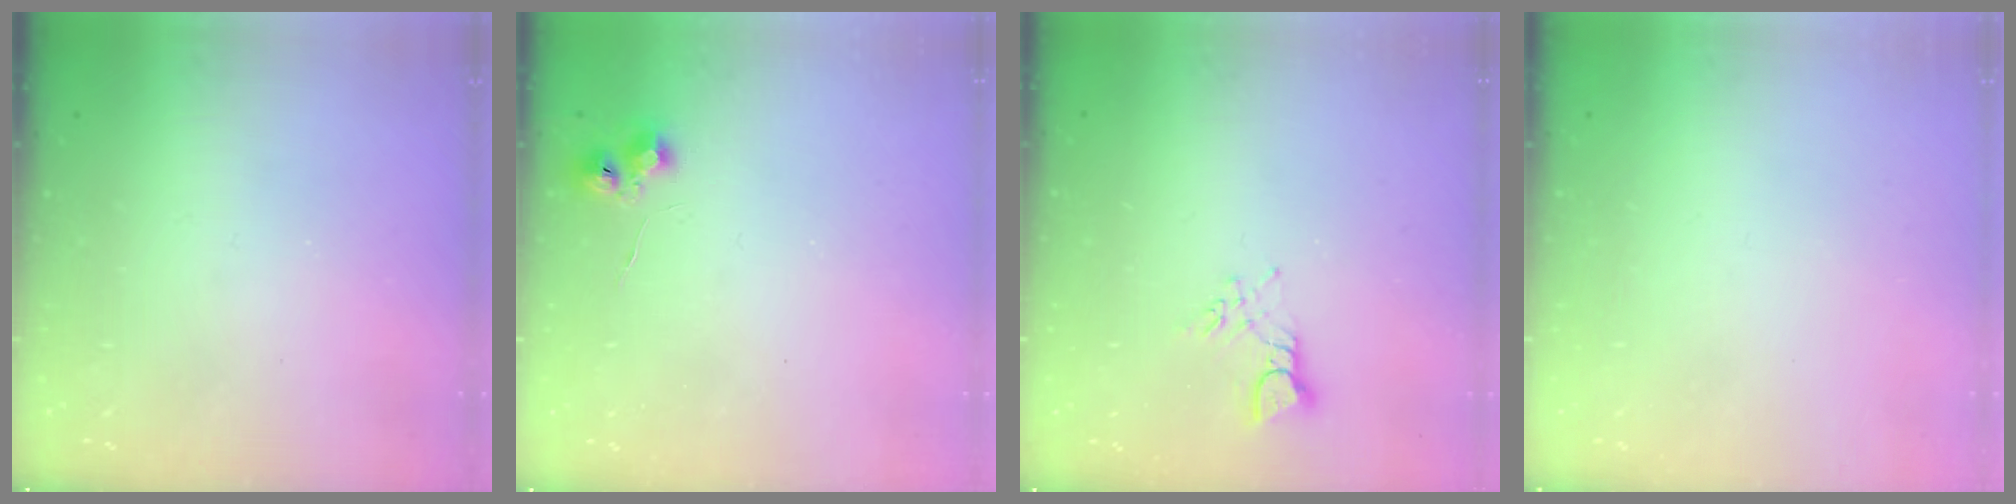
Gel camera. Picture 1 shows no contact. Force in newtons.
{"total": 6.8, "press": 6.7, "slide": 0.8}
{"total": 2.6, "press": 2.6, "slide": 0.4}
{"total": 0.0}